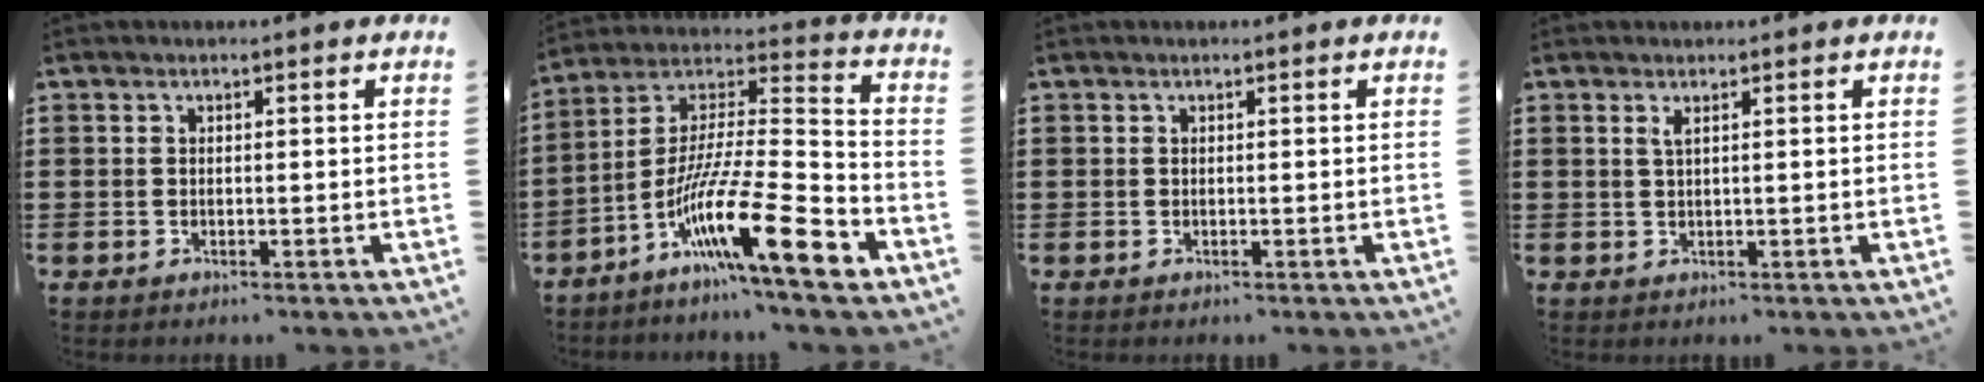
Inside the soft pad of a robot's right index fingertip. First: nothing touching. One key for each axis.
{"total": 19.0, "fx": -10.8, "fy": 2.5, "fz": 15.4, "tx": -0.280, "ty": 0.005, "tz": -0.186}
{"total": 0.0}
{"total": 1.0, "fx": 0.5, "fy": 0.1, "fz": 0.9, "tx": -0.019, "ty": 0.001, "tz": 0.009}